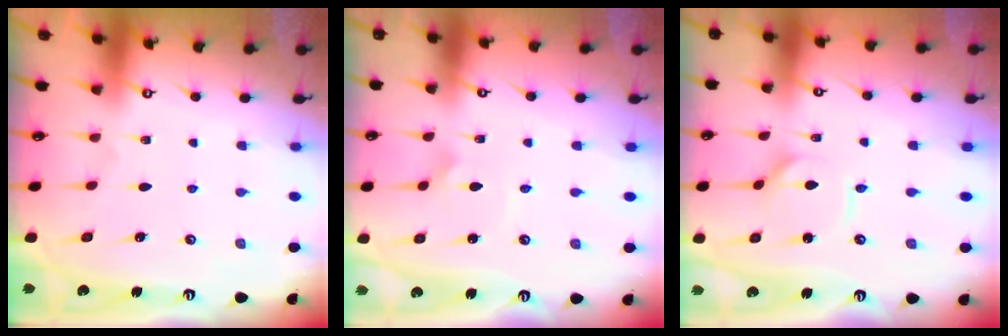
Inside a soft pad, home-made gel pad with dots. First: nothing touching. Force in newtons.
{"total": 1.5, "press": 1.5, "slide": 0.0}
{"total": 2.2, "press": 2.2, "slide": 0.4}